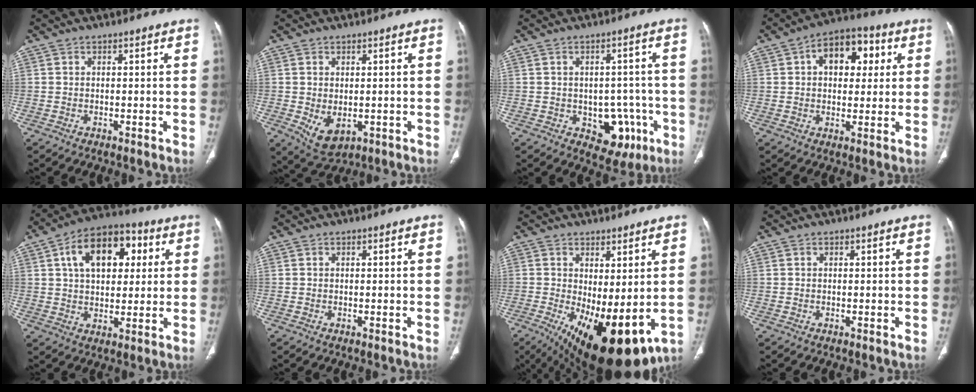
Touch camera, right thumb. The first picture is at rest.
{"total": 5.6, "force": [-0.9, 3.5, 4.3], "torque": [-0.067, -0.009, 0.004]}
{"total": 9.0, "force": [-3.1, 6.5, 5.5], "torque": [-0.026, 0.020, -0.026]}
{"total": 11.9, "force": [3.4, 7.5, 8.5], "torque": [-0.086, 0.015, 0.045]}
{"total": 15.8, "force": [4.8, 9.8, 11.5], "torque": [-0.151, 0.010, 0.074]}
{"total": 0.0}
{"total": 15.8, "force": [-3.4, 6.6, 14.0], "torque": [-0.224, -0.023, -0.025]}
{"total": 0.0}